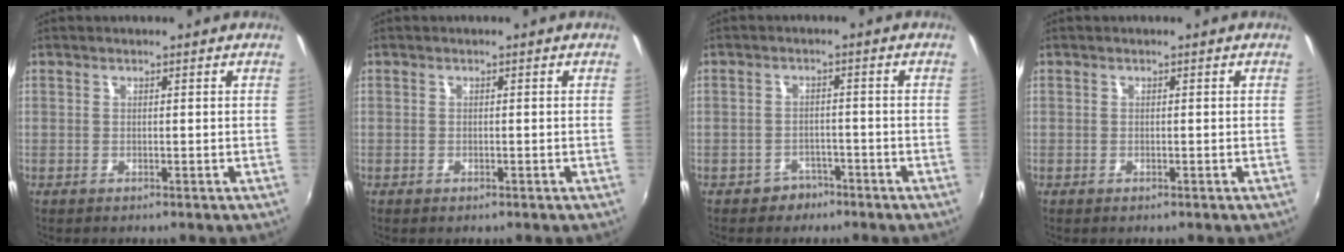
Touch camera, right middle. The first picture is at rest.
{"total": 0.5, "force": [-0.4, 0.3, 0.1], "torque": [-0.003, -0.004, -0.008]}
{"total": 3.5, "force": [-2.5, 2.5, 0.1], "torque": [-0.009, 0.010, -0.035]}
{"total": 0.0}